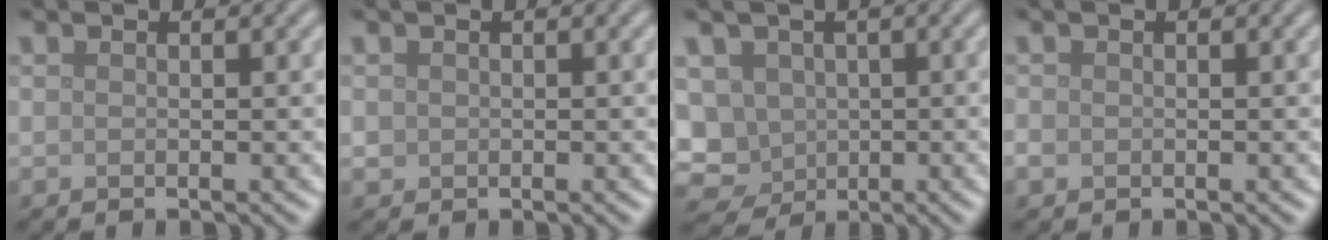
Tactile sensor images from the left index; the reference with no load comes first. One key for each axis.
{"total": 0.6, "fx": 0.0, "fy": 0.6, "fz": 0.1, "tx": 0.001, "ty": -0.001, "tz": 0.000}
{"total": 8.4, "fx": -1.2, "fy": 7.5, "fz": 3.6, "tx": -0.069, "ty": -0.002, "tz": -0.041}
{"total": 0.7, "fx": -0.3, "fy": 0.6, "fz": 0.2, "tx": -0.003, "ty": -0.003, "tz": -0.007}